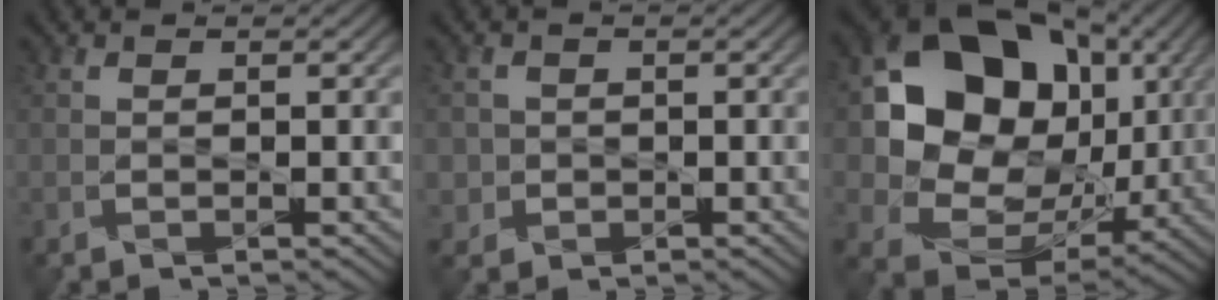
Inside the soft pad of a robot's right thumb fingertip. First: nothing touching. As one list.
[{"total": 2.4, "force": [-0.4, 2.3, 0.1], "torque": [-0.003, -0.007, -0.009]}, {"total": 16.2, "force": [2.8, 13.1, 9.1], "torque": [-0.175, -0.007, 0.051]}]